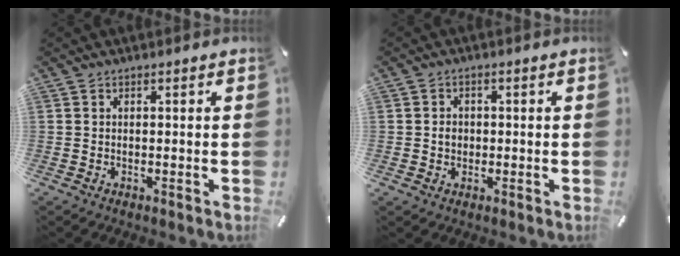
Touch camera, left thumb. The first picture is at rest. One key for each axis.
{"total": 2.7, "fx": -0.2, "fy": 2.3, "fz": 1.3, "tx": -0.026, "ty": 0.006, "tz": -0.007}